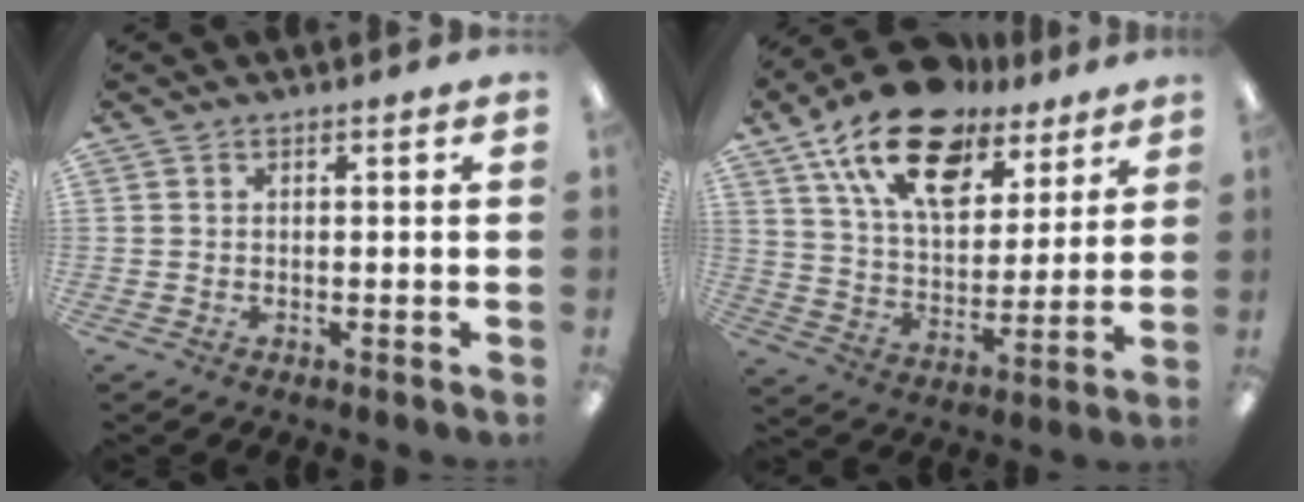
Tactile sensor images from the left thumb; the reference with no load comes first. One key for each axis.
{"total": 20.7, "fx": 13.3, "fy": 10.8, "fz": 11.6, "tx": -0.206, "ty": -0.063, "tz": 0.237}